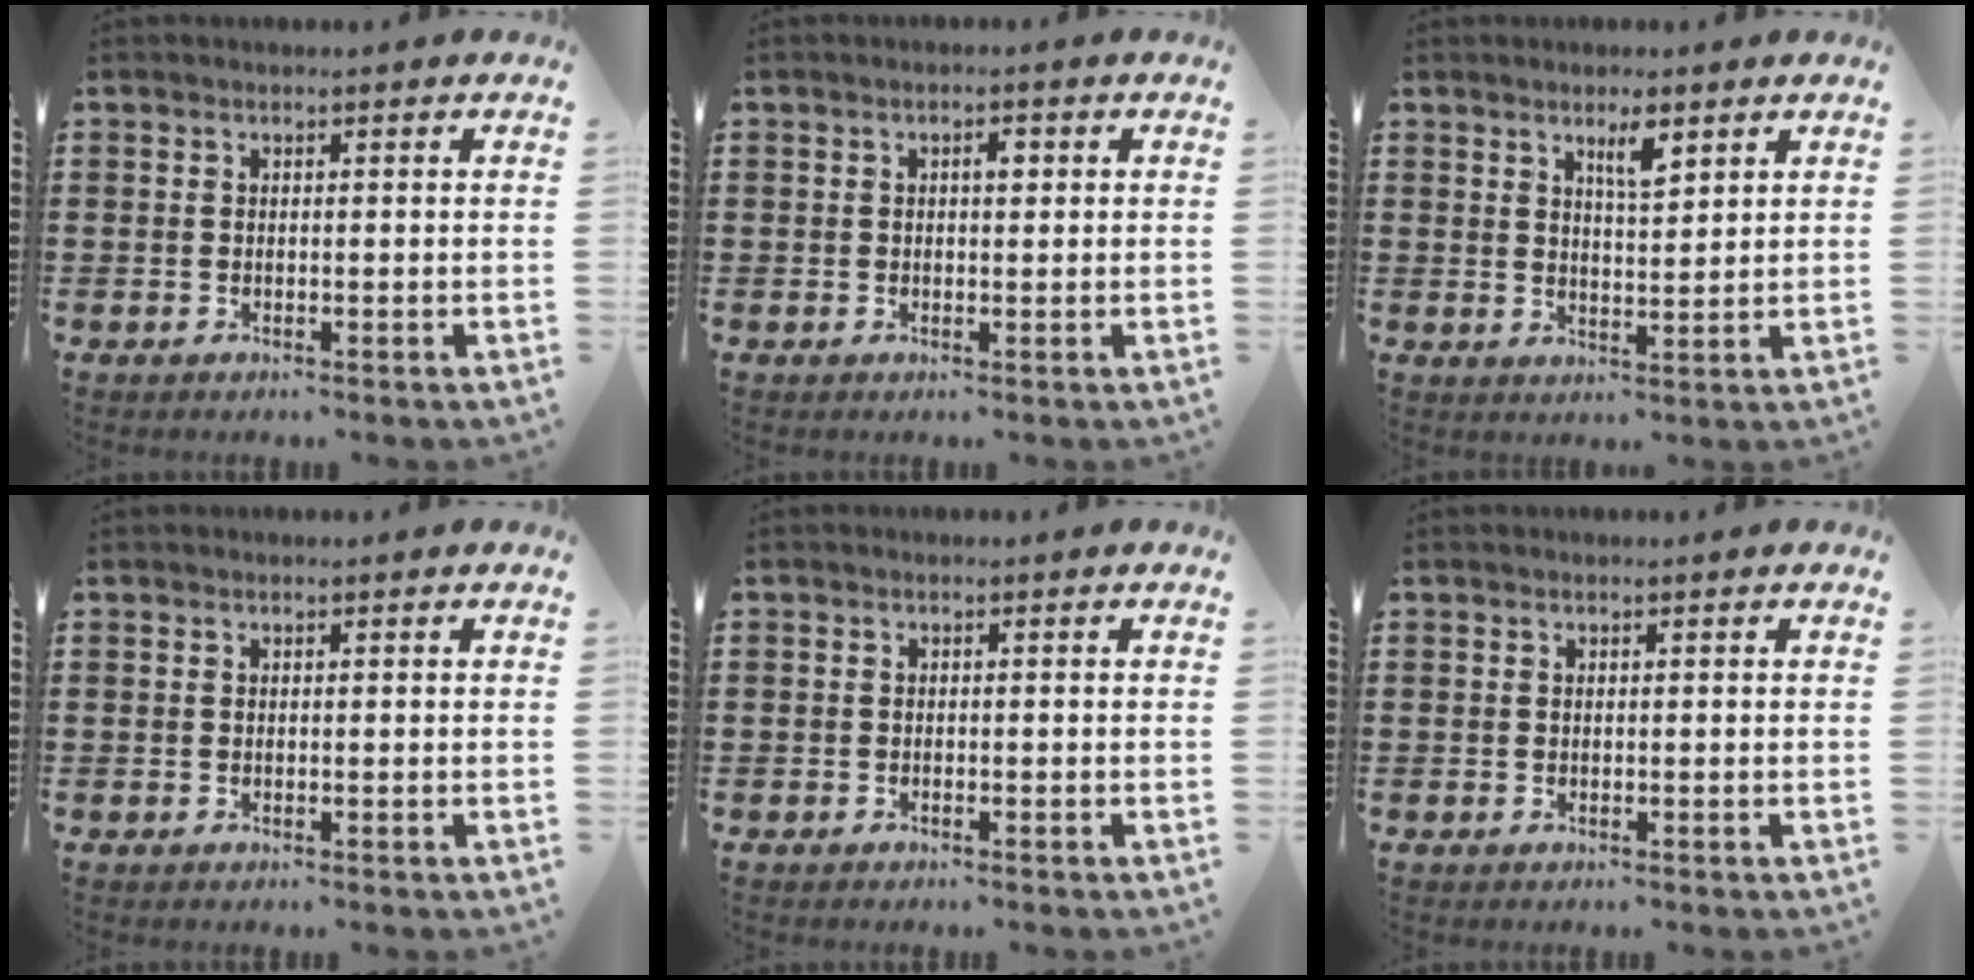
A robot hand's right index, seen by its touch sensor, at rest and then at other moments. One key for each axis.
{"total": 1.7, "fx": 0.4, "fy": 0.7, "fz": 1.5, "tx": -0.023, "ty": 0.003, "tz": 0.002}
{"total": 3.9, "fx": 2.6, "fy": 0.9, "fz": 2.8, "tx": -0.046, "ty": -0.001, "tz": 0.041}
{"total": 0.0}
{"total": 0.7, "fx": -0.6, "fy": 0.3, "fz": 0.0, "tx": 0.001, "ty": 0.003, "tz": -0.014}
{"total": 0.0}